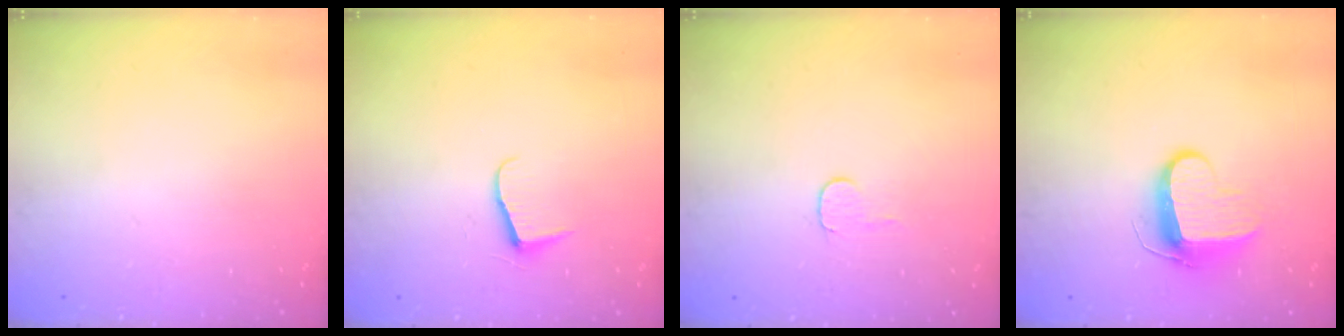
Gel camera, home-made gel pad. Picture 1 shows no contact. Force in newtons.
{"total": 5.9, "press": 5.9, "slide": 0.6}
{"total": 4.0, "press": 4.0, "slide": 0.4}
{"total": 9.0, "press": 9.0, "slide": 0.5}